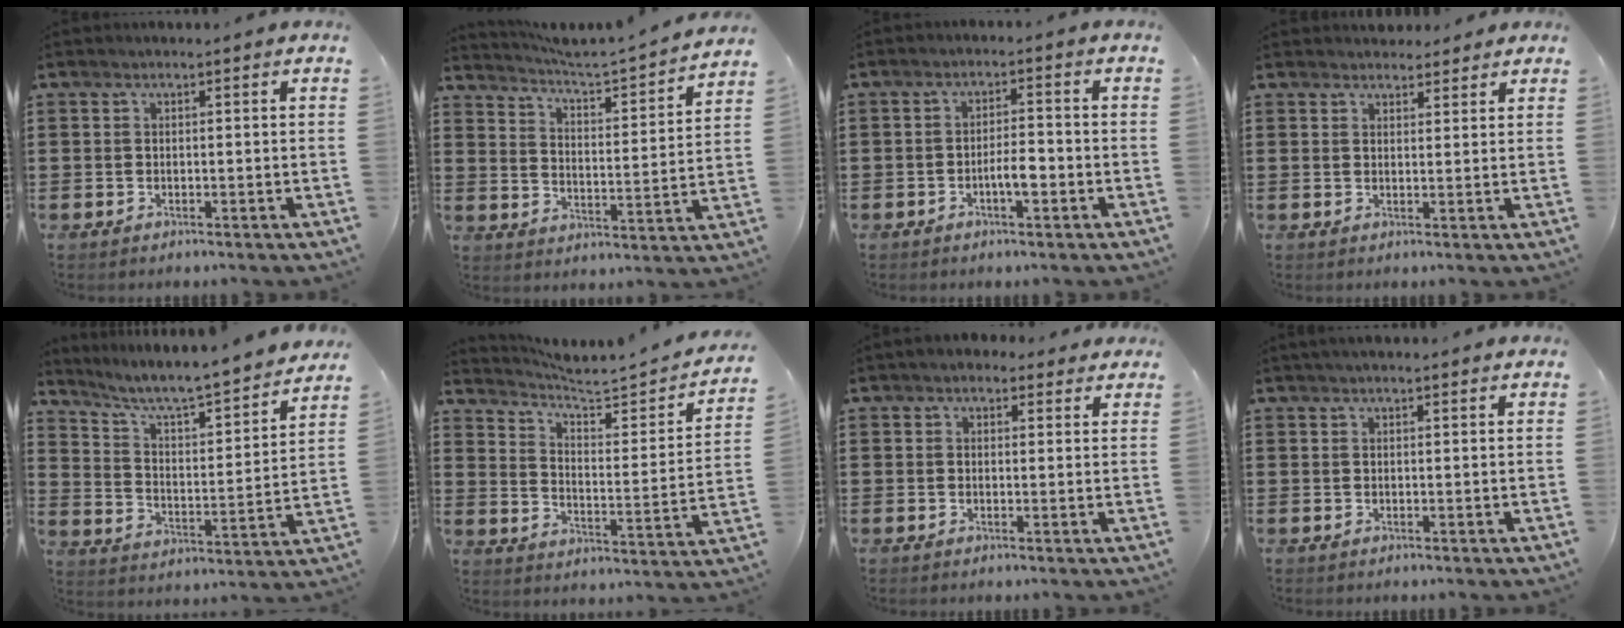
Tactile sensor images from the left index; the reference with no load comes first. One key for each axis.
{"total": 2.8, "fx": 2.7, "fy": -0.3, "fz": 0.7, "tx": -0.033, "ty": -0.033, "tz": 0.032}
{"total": 3.9, "fx": -1.5, "fy": 1.2, "fz": 3.4, "tx": -0.068, "ty": 0.005, "tz": -0.030}
{"total": 2.6, "fx": 2.4, "fy": 0.8, "fz": 0.0, "tx": 0.001, "ty": -0.005, "tz": 0.045}
{"total": 5.9, "fx": 5.2, "fy": 0.1, "fz": 2.6, "tx": -0.077, "ty": -0.048, "tz": 0.080}
{"total": 4.2, "fx": 3.8, "fy": 0.3, "fz": 1.7, "tx": -0.050, "ty": -0.037, "tz": 0.053}
{"total": 2.3, "fx": 1.7, "fy": 1.3, "fz": 0.7, "tx": -0.013, "ty": 0.003, "tz": 0.029}
{"total": 1.3, "fx": 1.2, "fy": 0.2, "fz": 0.6, "tx": -0.013, "ty": 0.002, "tz": 0.022}